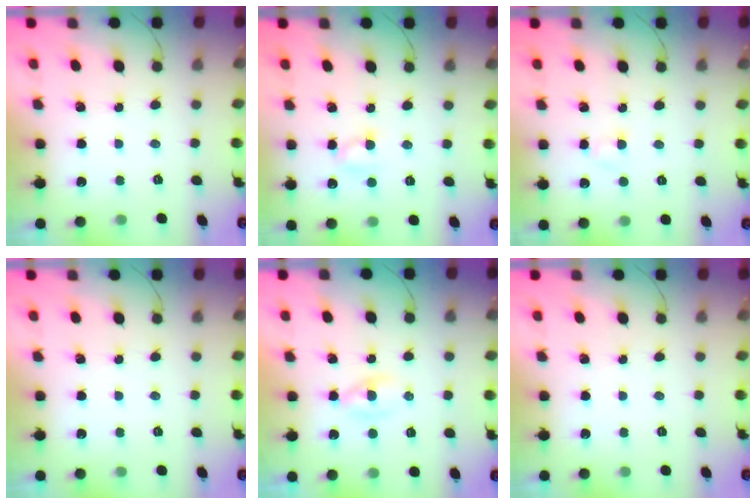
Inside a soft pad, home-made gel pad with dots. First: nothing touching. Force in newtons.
{"total": 3.8, "press": 3.6, "slide": 1.0}
{"total": 1.9, "press": 1.7, "slide": 0.9}
{"total": 0.0}
{"total": 1.5, "press": 1.3, "slide": 0.8}
{"total": 0.0}